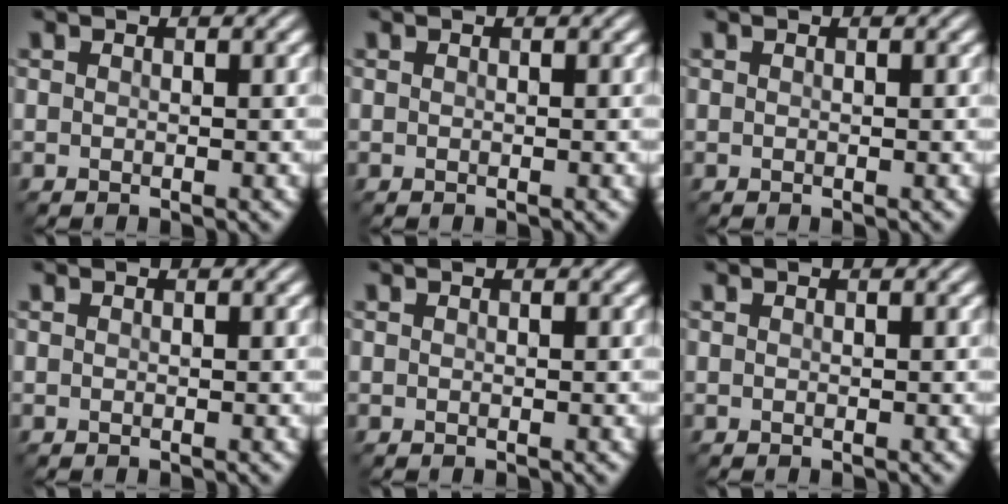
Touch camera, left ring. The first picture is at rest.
{"total": 0.0}
{"total": 0.0}
{"total": 0.0}
{"total": 0.0}
{"total": 0.0}